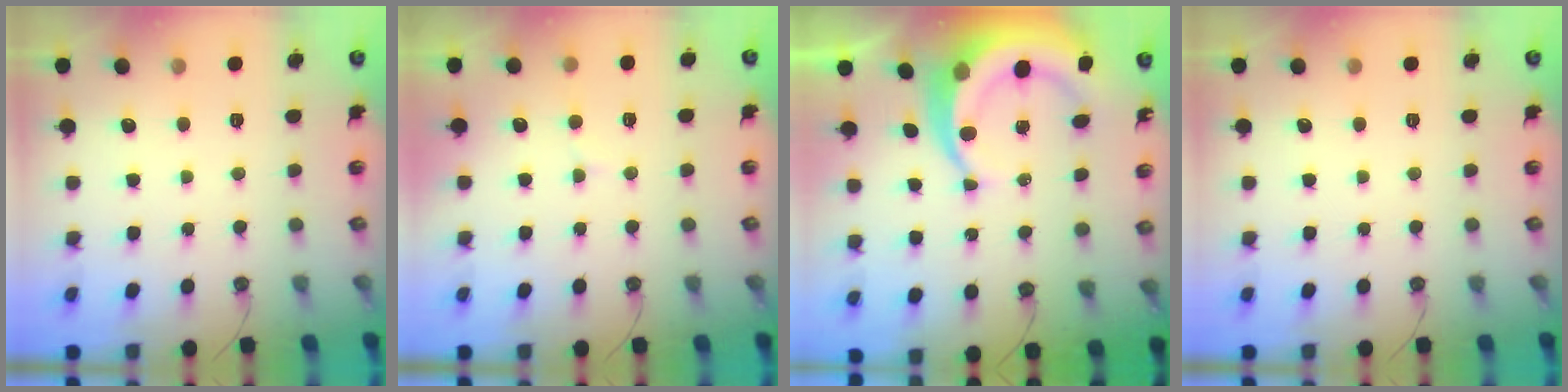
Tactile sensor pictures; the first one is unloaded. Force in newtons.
{"total": 7.1, "press": 7.0, "slide": 1.3}
{"total": 11.0, "press": 10.9, "slide": 1.3}
{"total": 0.0}